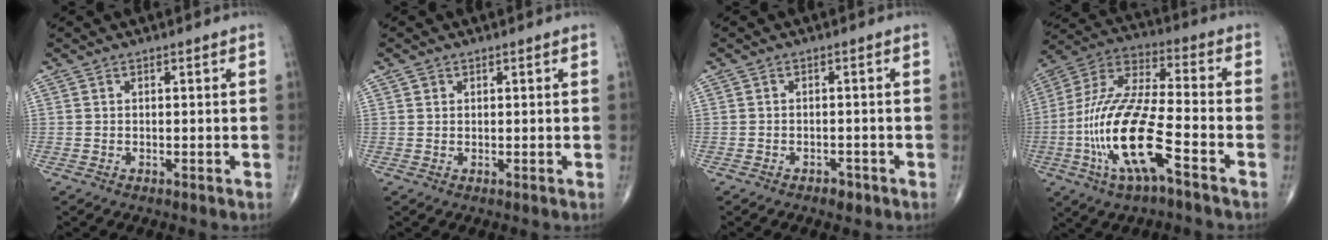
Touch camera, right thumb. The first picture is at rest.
{"total": 0.8, "force": [0.4, 0.7, 0.1], "torque": [0.005, -0.001, 0.005]}
{"total": 1.9, "force": [-1.3, 1.1, 0.8], "torque": [-0.007, 0.004, -0.017]}
{"total": 19.4, "force": [-6.8, 5.5, 17.3], "torque": [-0.373, 0.031, -0.126]}